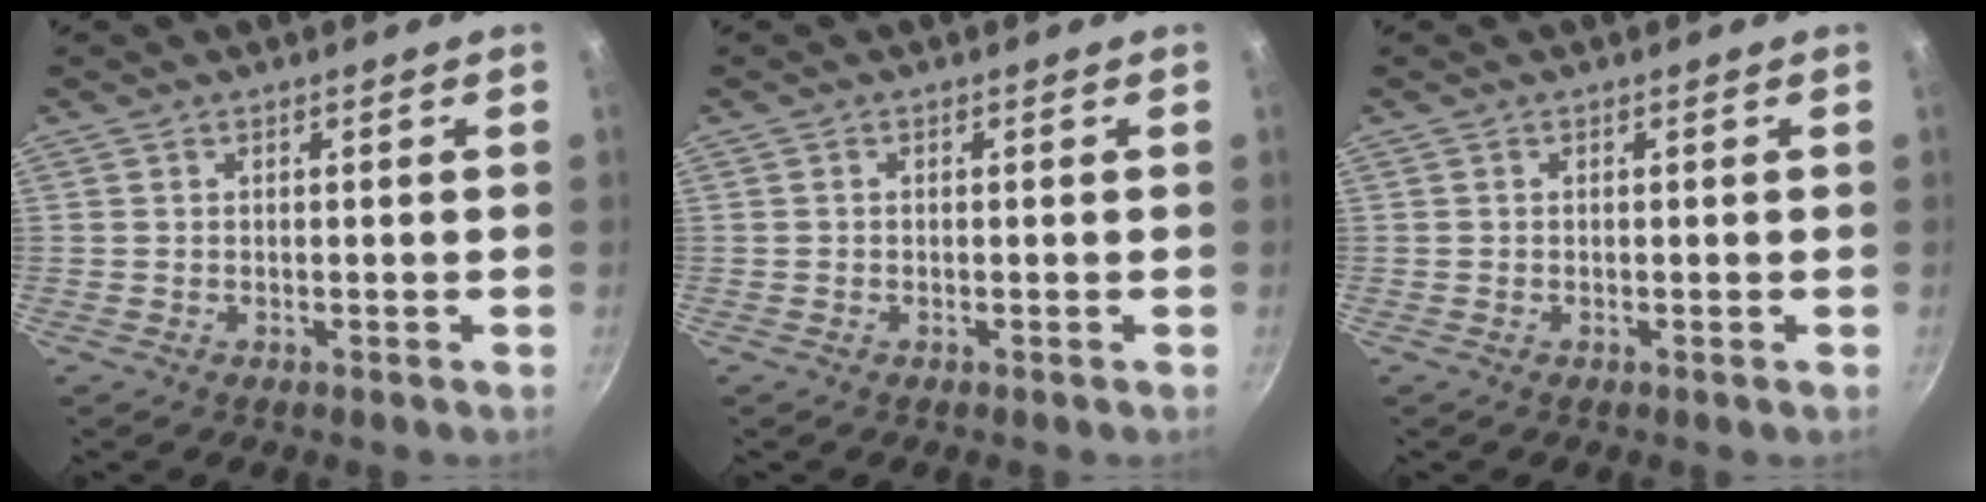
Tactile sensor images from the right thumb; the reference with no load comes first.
{"total": 0.0}
{"total": 0.0}